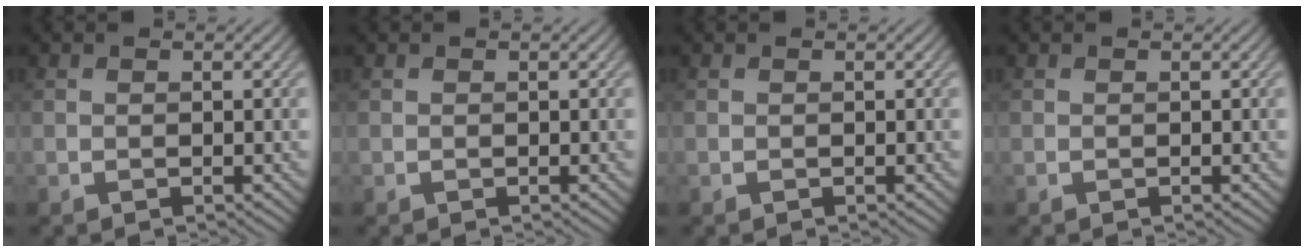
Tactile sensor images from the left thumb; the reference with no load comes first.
{"total": 0.0}
{"total": 0.0}
{"total": 0.0}